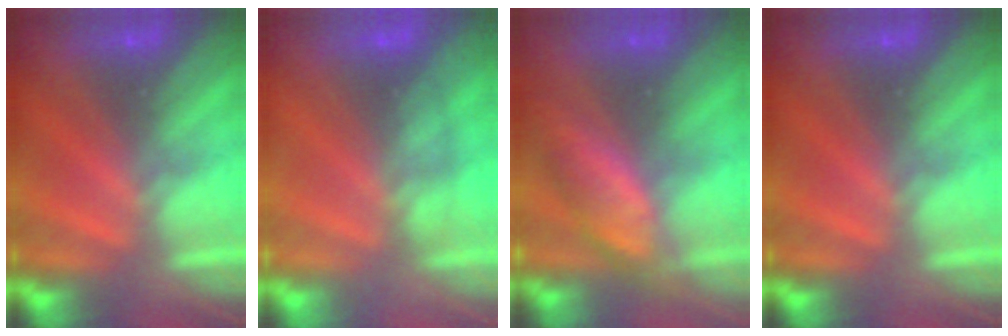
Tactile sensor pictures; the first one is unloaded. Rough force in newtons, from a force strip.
{"total": 1.8}
{"total": 7.3}
{"total": 0.0}